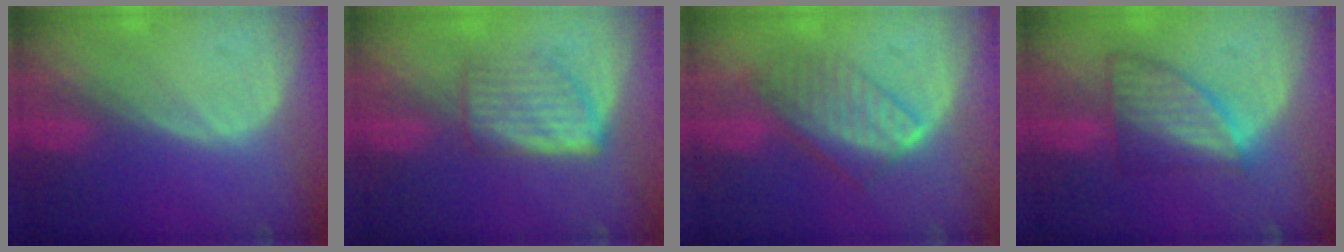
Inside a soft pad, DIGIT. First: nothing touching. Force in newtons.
{"total": 5.9, "press": 5.4, "slide": 2.4}
{"total": 7.5, "press": 6.8, "slide": 3.1}
{"total": 7.1, "press": 6.5, "slide": 3.0}